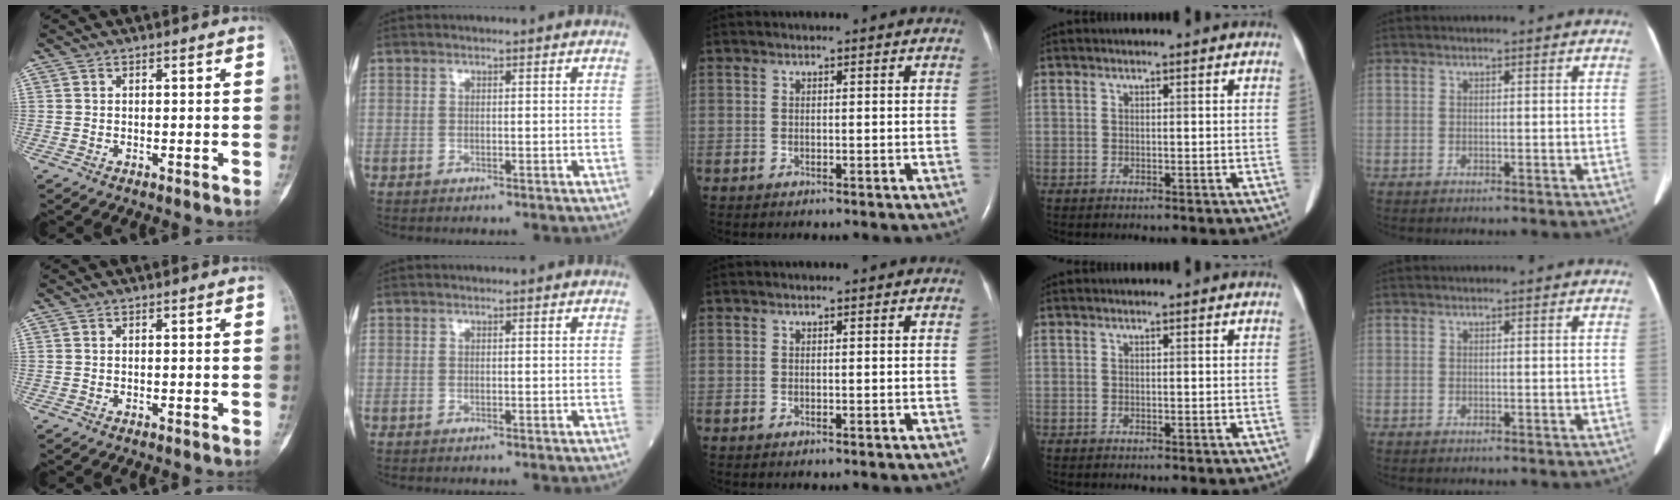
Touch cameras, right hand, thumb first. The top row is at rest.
{}